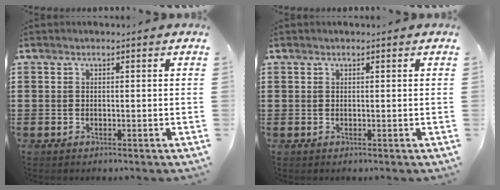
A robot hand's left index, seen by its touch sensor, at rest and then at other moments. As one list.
[{"total": 0.0}]